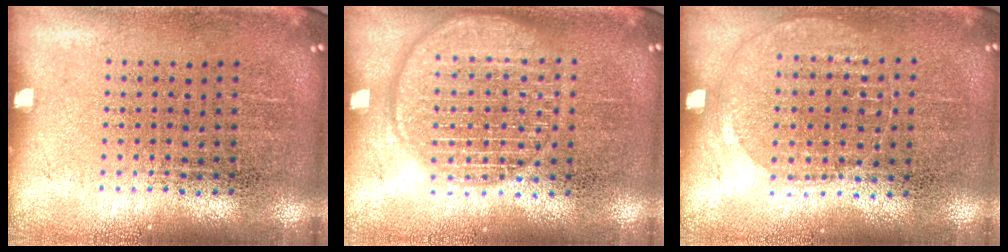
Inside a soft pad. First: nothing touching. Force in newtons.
{"total": 2.3, "press": 2.3, "slide": 0.3}
{"total": 1.0, "press": 0.9, "slide": 0.4}